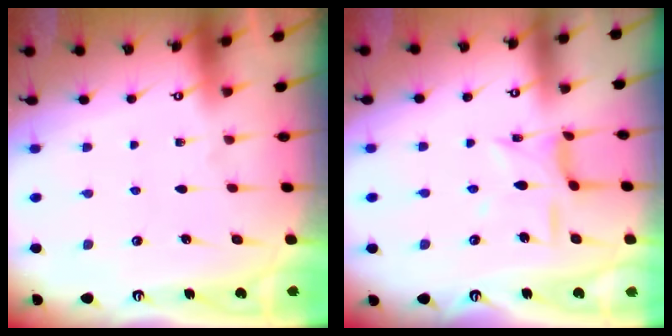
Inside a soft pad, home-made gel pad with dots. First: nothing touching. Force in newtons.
{"total": 7.4, "press": 7.4, "slide": 0.3}